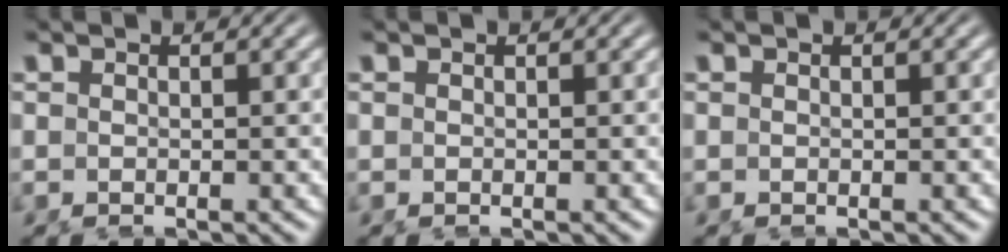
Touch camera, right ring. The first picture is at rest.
{"total": 0.0}
{"total": 0.0}